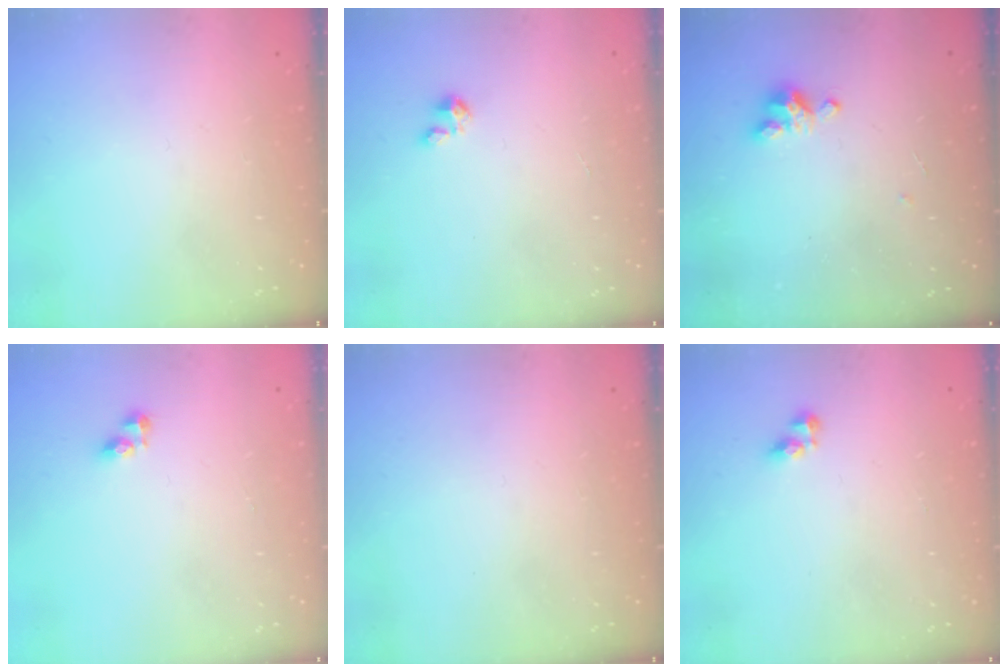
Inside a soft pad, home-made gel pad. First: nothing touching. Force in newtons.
{"total": 1.8, "press": 1.8, "slide": 0.1}
{"total": 5.5, "press": 5.5, "slide": 0.4}
{"total": 3.3, "press": 3.3, "slide": 0.4}
{"total": 0.0}
{"total": 4.1, "press": 4.0, "slide": 0.6}